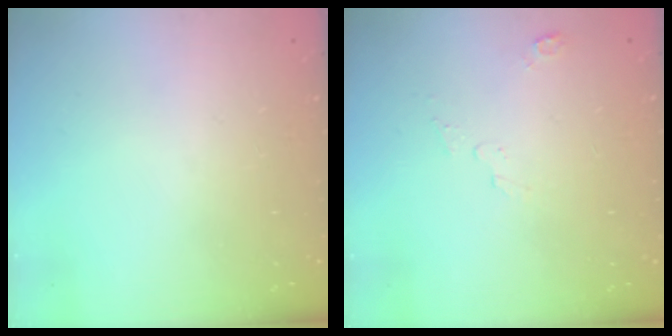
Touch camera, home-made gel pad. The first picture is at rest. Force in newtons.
{"total": 2.4, "press": 2.4, "slide": 0.3}